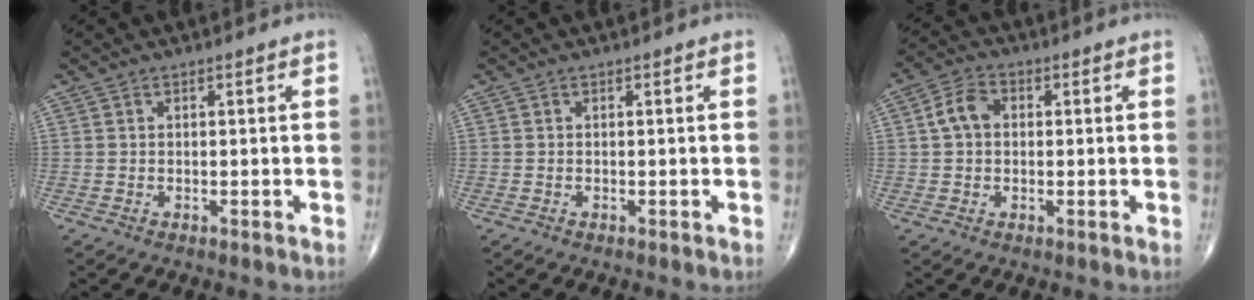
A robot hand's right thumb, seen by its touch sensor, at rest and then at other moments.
{"total": 0.0}
{"total": 5.4, "force": [0.6, 4.0, 3.5], "torque": [-0.064, 0.017, 0.003]}